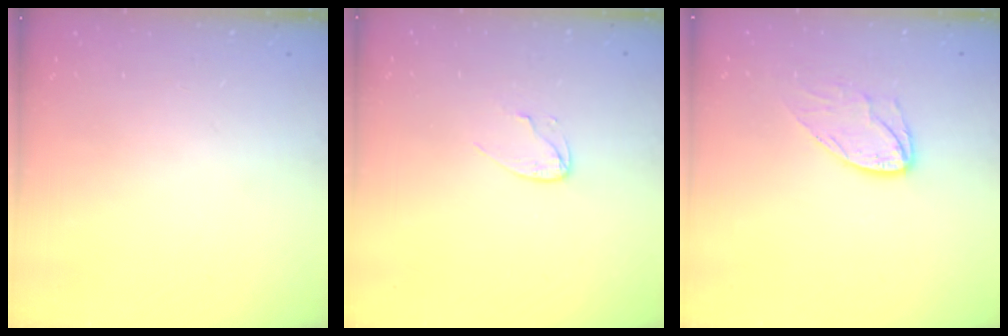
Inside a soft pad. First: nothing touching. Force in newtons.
{"total": 4.5, "press": 4.5, "slide": 0.3}
{"total": 7.9, "press": 7.9, "slide": 0.3}